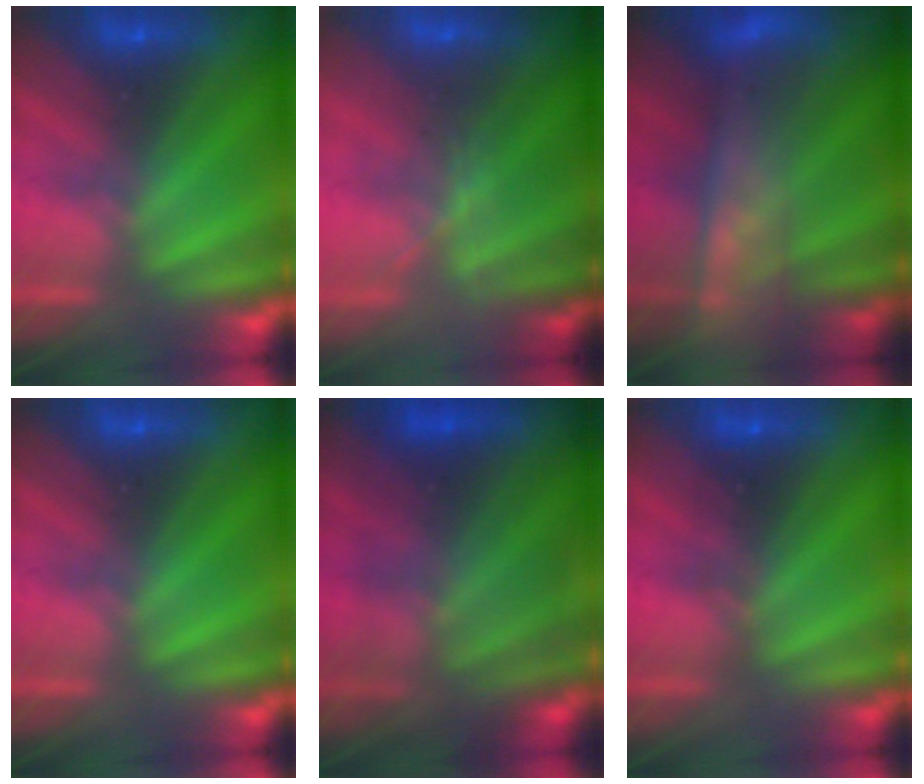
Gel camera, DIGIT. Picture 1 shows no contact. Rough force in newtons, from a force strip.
{"total": 8.3}
{"total": 7.8}
{"total": 0.0}
{"total": 5.7}
{"total": 2.3}